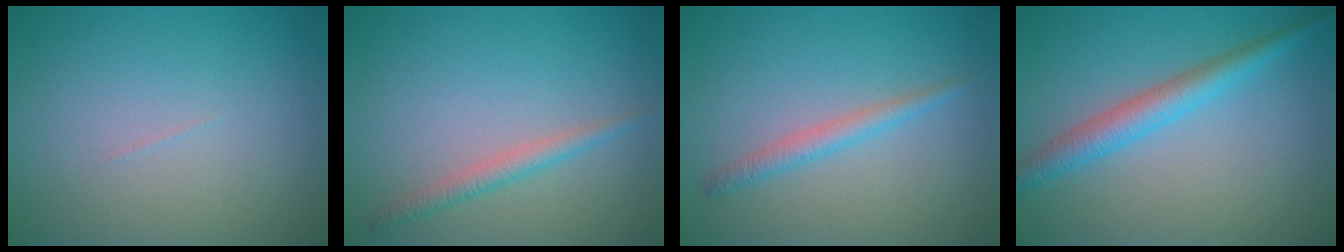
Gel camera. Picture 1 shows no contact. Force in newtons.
{"total": 1.8, "press": 1.8, "slide": 0.1}
{"total": 1.8, "press": 1.8, "slide": 0.1}
{"total": 3.4, "press": 3.4, "slide": 0.1}